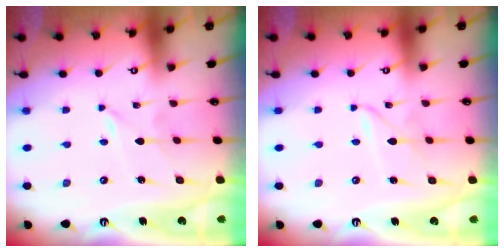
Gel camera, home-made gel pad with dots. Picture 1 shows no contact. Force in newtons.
{"total": 1.9, "press": 1.9, "slide": 0.2}